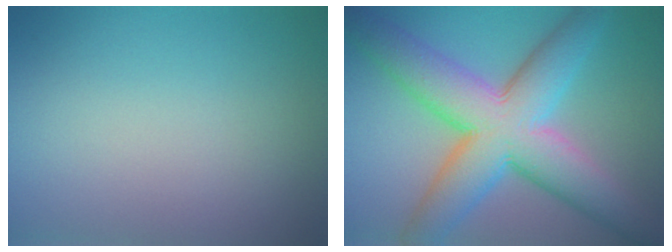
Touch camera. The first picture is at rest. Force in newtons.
{"total": 11.1, "press": 11.1, "slide": 0.3}